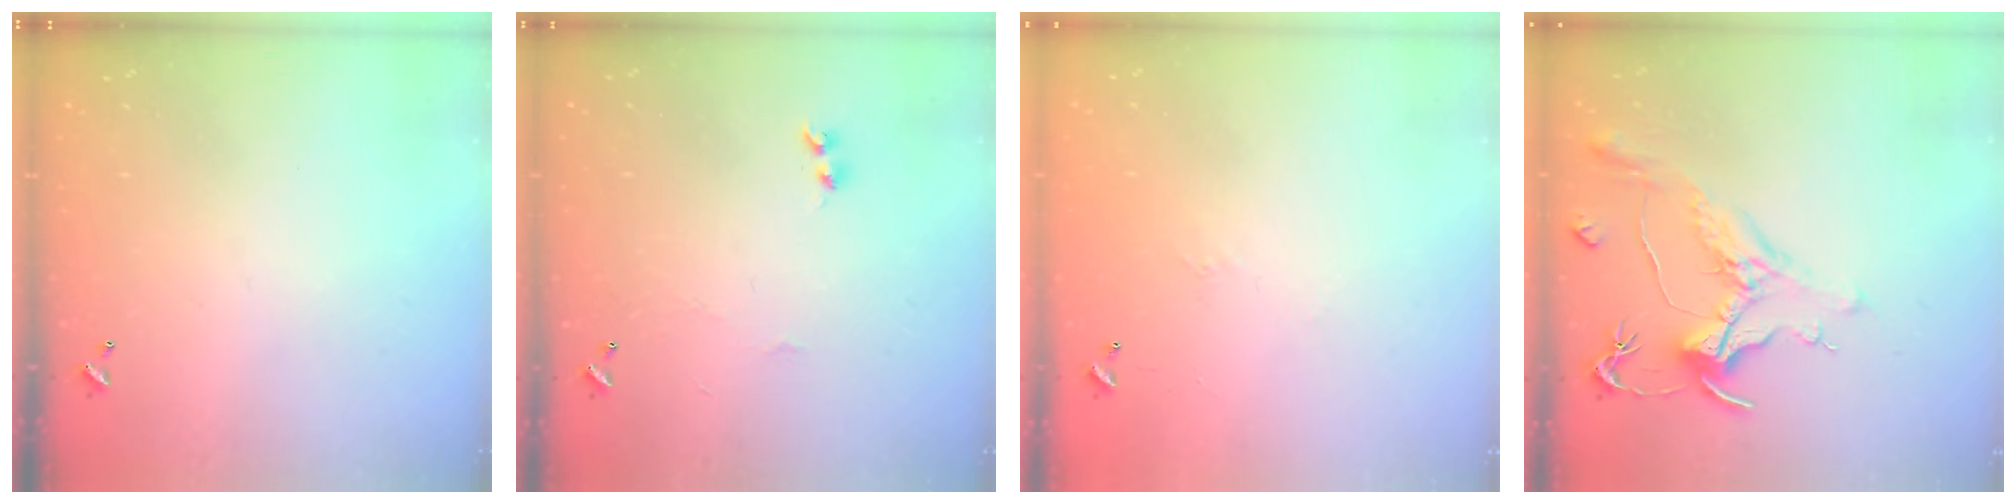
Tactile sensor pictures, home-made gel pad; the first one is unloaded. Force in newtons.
{"total": 2.1, "press": 2.1, "slide": 0.5}
{"total": 6.6, "press": 6.6, "slide": 0.8}
{"total": 1.3, "press": 1.1, "slide": 0.7}